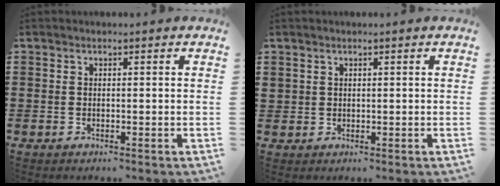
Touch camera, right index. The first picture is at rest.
{"total": 1.0, "force": [0.7, 0.7, 0.2], "torque": [-0.005, 0.002, 0.014]}